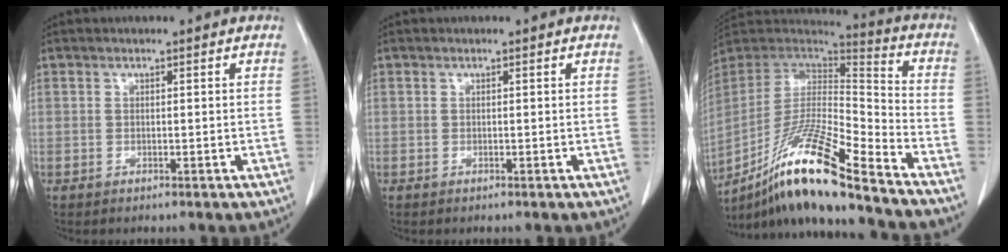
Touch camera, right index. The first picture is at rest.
{"total": 0.0}
{"total": 18.7, "force": [-13.5, 0.9, 12.9], "torque": [-0.263, -0.015, -0.251]}